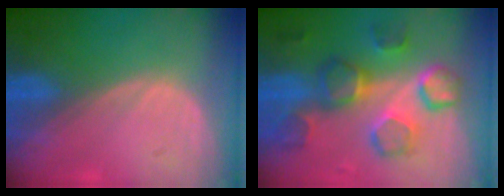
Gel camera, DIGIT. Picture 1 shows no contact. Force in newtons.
{"total": 9.0, "press": 9.0, "slide": 0.3}